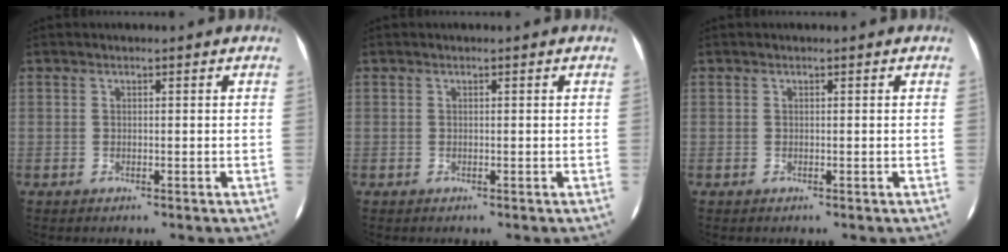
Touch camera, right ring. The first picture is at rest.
{"total": 0.0}
{"total": 0.0}